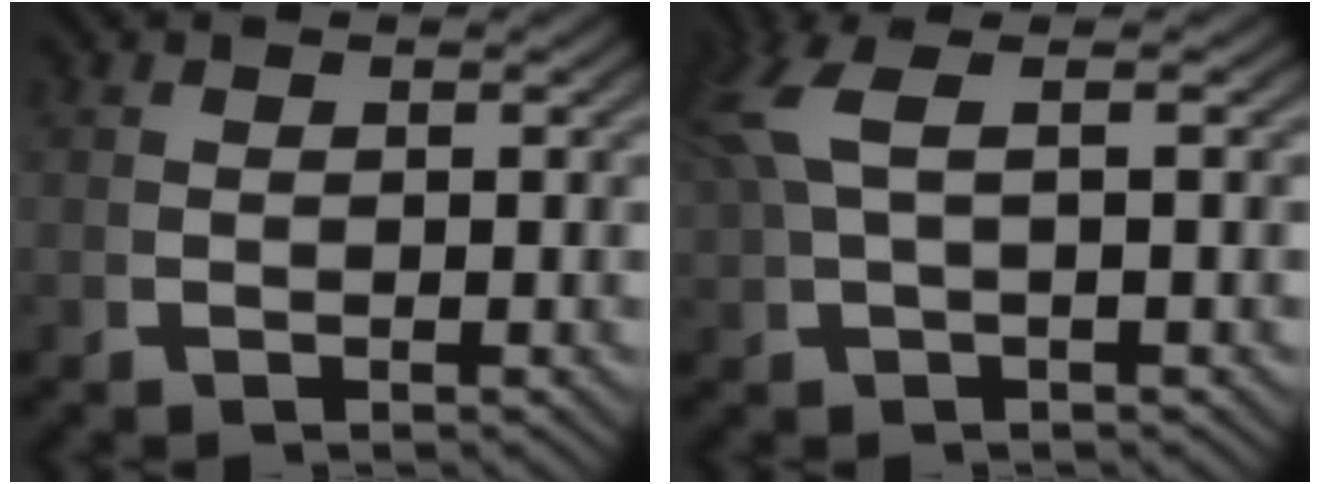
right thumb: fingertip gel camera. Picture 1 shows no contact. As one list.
[{"total": 4.6, "force": [2.2, 1.2, 3.9], "torque": [-0.080, 0.015, 0.039]}]